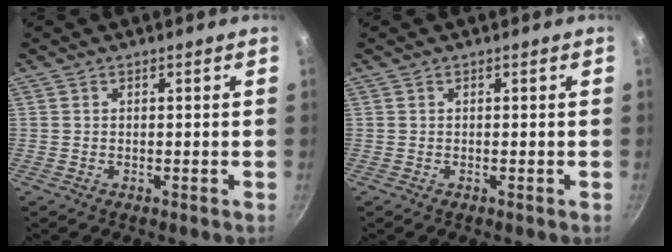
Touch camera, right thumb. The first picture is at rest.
{"total": 0.0}